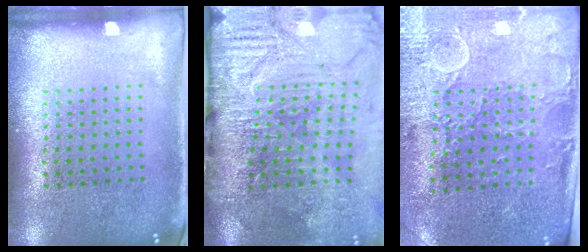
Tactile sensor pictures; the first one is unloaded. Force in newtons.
{"total": 4.7, "press": 4.0, "slide": 2.5}
{"total": 3.0, "press": 2.7, "slide": 1.3}